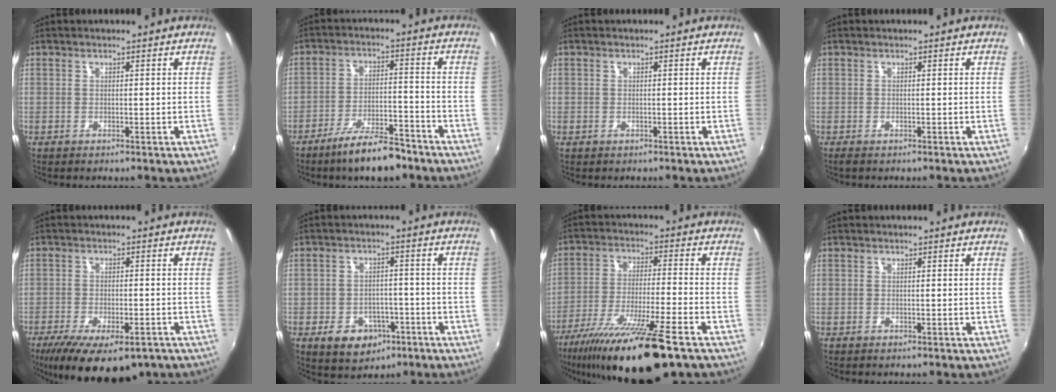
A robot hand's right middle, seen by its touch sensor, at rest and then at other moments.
{"total": 10.2, "force": [-8.0, 2.4, 5.9], "torque": [-0.117, -0.002, -0.127]}
{"total": 0.8, "force": [-0.4, 0.4, -0.6], "torque": [0.010, 0.000, -0.007]}
{"total": 0.5, "force": [-0.4, 0.2, 0.3], "torque": [-0.008, -0.004, -0.007]}
{"total": 15.8, "force": [-10.2, 6.0, 10.4], "torque": [-0.206, -0.046, -0.149]}
{"total": 8.5, "force": [-4.4, 6.1, 4.0], "torque": [-0.094, 0.008, -0.049]}
{"total": 18.9, "force": [-13.5, 1.5, 13.2], "torque": [-0.251, -0.045, -0.229]}
{"total": 0.0}